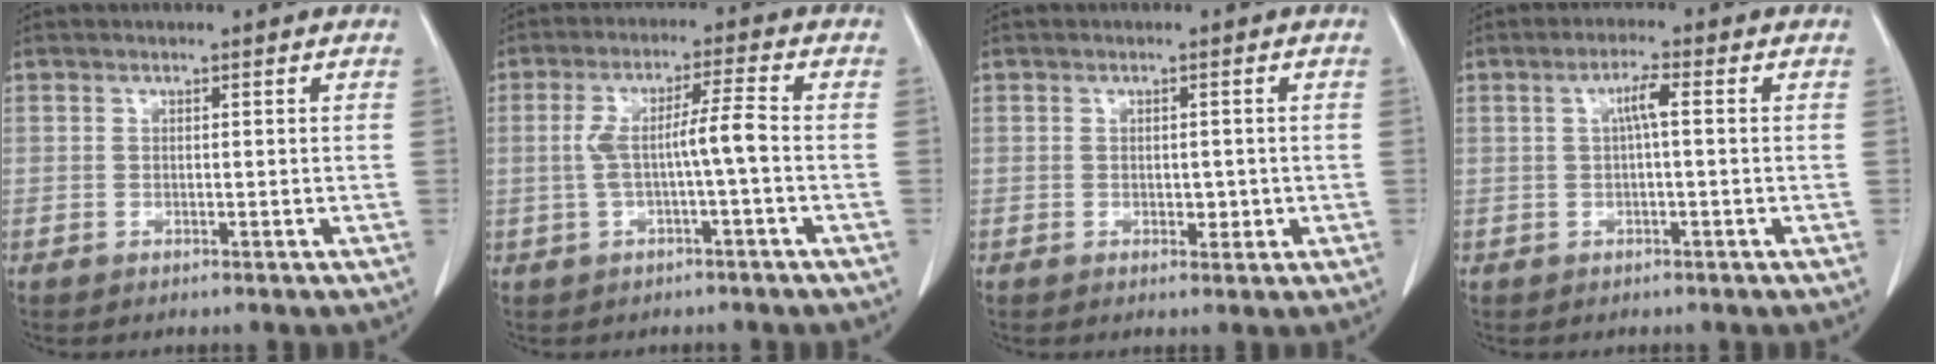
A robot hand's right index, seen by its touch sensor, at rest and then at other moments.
{"total": 5.8, "force": [-0.9, 0.0, 5.7], "torque": [-0.112, 0.020, -0.012]}
{"total": 1.7, "force": [-0.3, 1.2, 1.2], "torque": [-0.014, 0.000, 0.000]}
{"total": 2.9, "force": [0.4, 0.2, 2.8], "torque": [-0.054, 0.005, 0.008]}